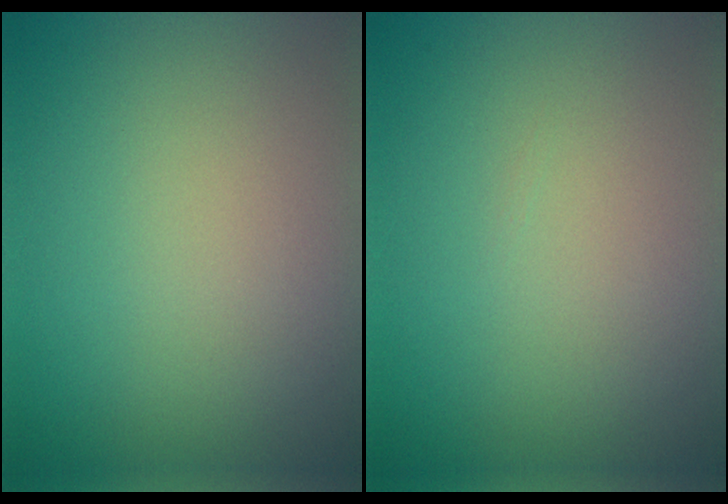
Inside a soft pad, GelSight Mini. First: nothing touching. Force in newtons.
{"total": 0.0}